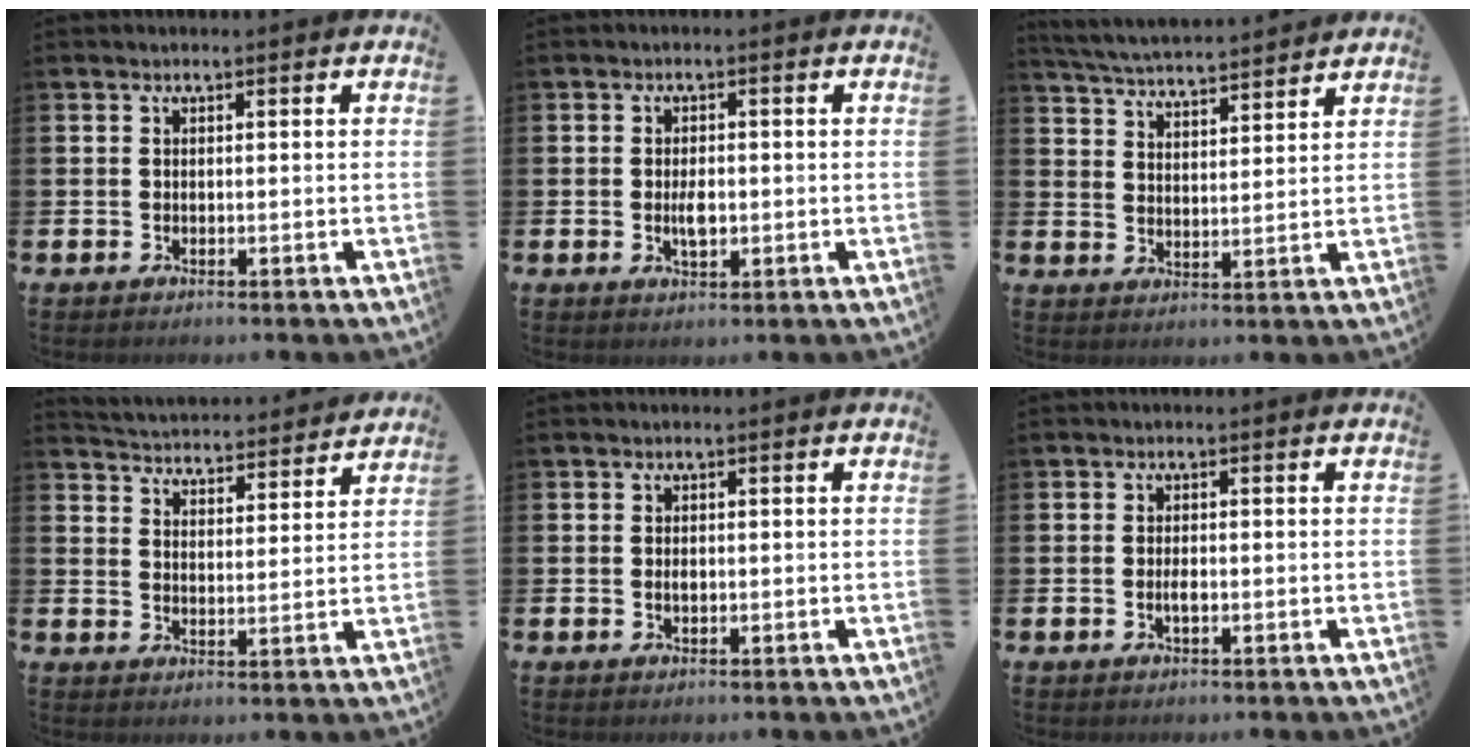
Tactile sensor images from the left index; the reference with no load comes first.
{"total": 2.5, "force": [-0.2, 1.3, 2.2], "torque": [-0.028, -0.004, -0.007]}
{"total": 5.2, "force": [5.1, 0.0, 0.6], "torque": [-0.031, -0.036, 0.090]}
{"total": 4.8, "force": [4.7, 0.4, -0.1], "torque": [-0.012, -0.044, 0.080]}
{"total": 0.9, "force": [0.0, 0.5, 0.7], "torque": [-0.008, 0.000, -0.002]}
{"total": 1.3, "force": [-0.3, 0.5, 1.2], "torque": [-0.016, -0.003, -0.006]}